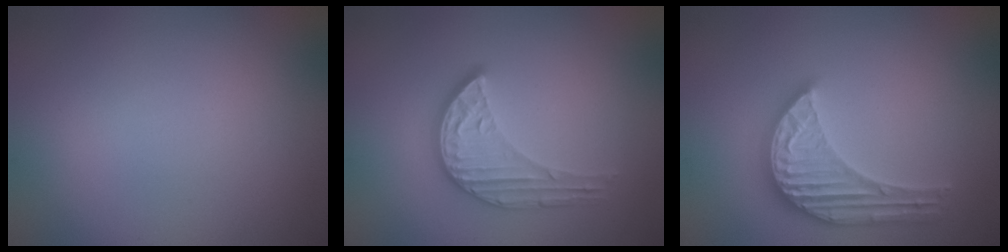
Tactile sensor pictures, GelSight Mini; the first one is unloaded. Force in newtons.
{"total": 3.5, "press": 3.4, "slide": 1.1}
{"total": 4.2, "press": 4.1, "slide": 0.5}